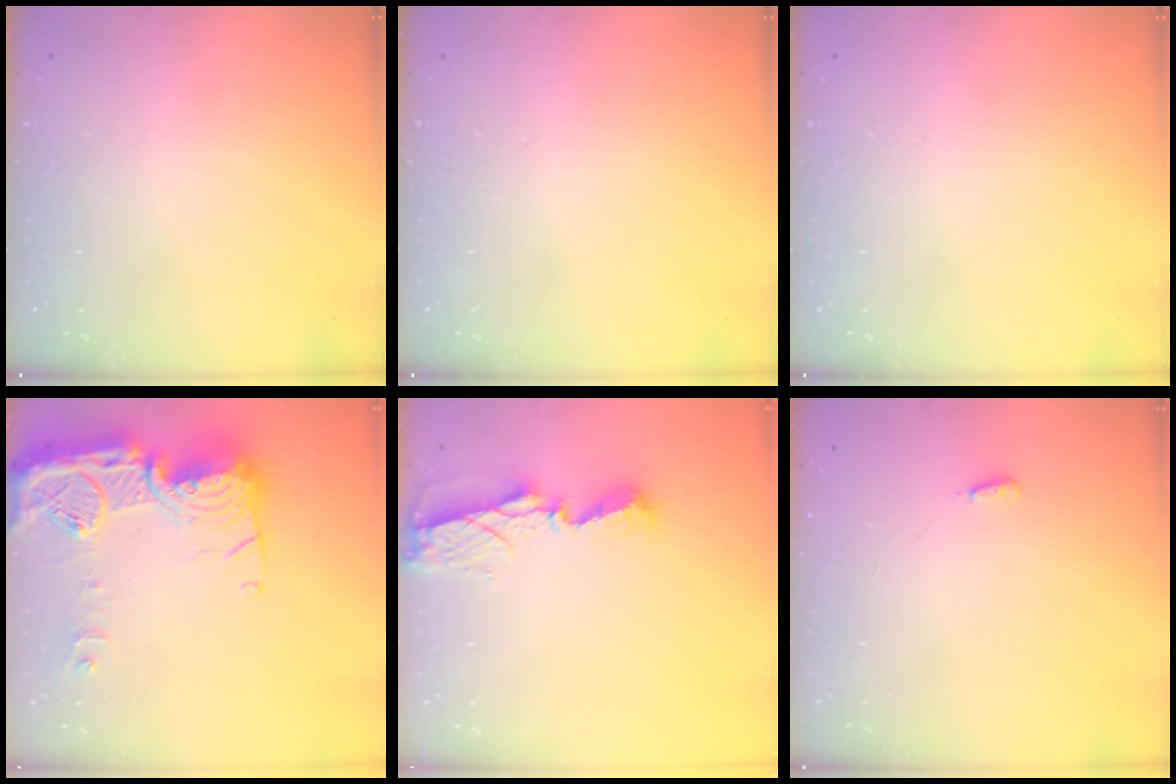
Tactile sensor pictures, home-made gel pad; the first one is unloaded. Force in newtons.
{"total": 0.0}
{"total": 0.0}
{"total": 23.2, "press": 23.1, "slide": 2.1}
{"total": 7.1, "press": 7.1, "slide": 0.2}
{"total": 2.7, "press": 2.6, "slide": 0.9}